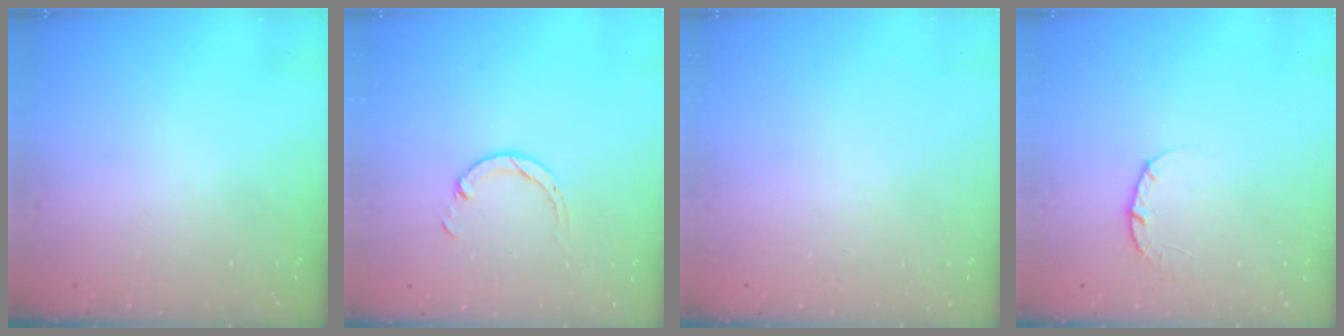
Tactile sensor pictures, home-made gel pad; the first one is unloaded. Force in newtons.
{"total": 4.6, "press": 4.6, "slide": 0.3}
{"total": 2.6, "press": 2.6, "slide": 0.2}
{"total": 3.2, "press": 3.1, "slide": 0.5}